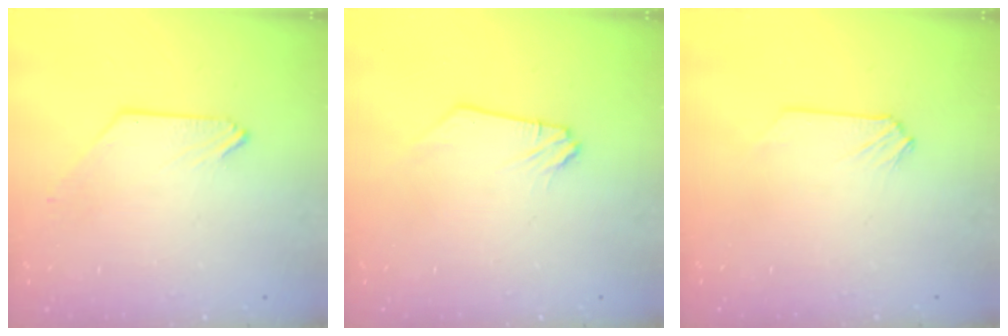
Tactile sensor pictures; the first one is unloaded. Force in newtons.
{"total": 0.0}
{"total": 0.0}